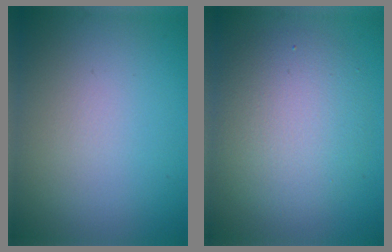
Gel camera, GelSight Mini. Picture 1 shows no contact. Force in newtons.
{"total": 5.8, "press": 5.8, "slide": 0.2}